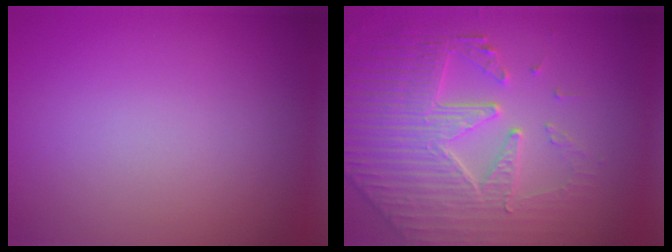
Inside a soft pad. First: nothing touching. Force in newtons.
{"total": 6.5, "press": 5.4, "slide": 3.6}